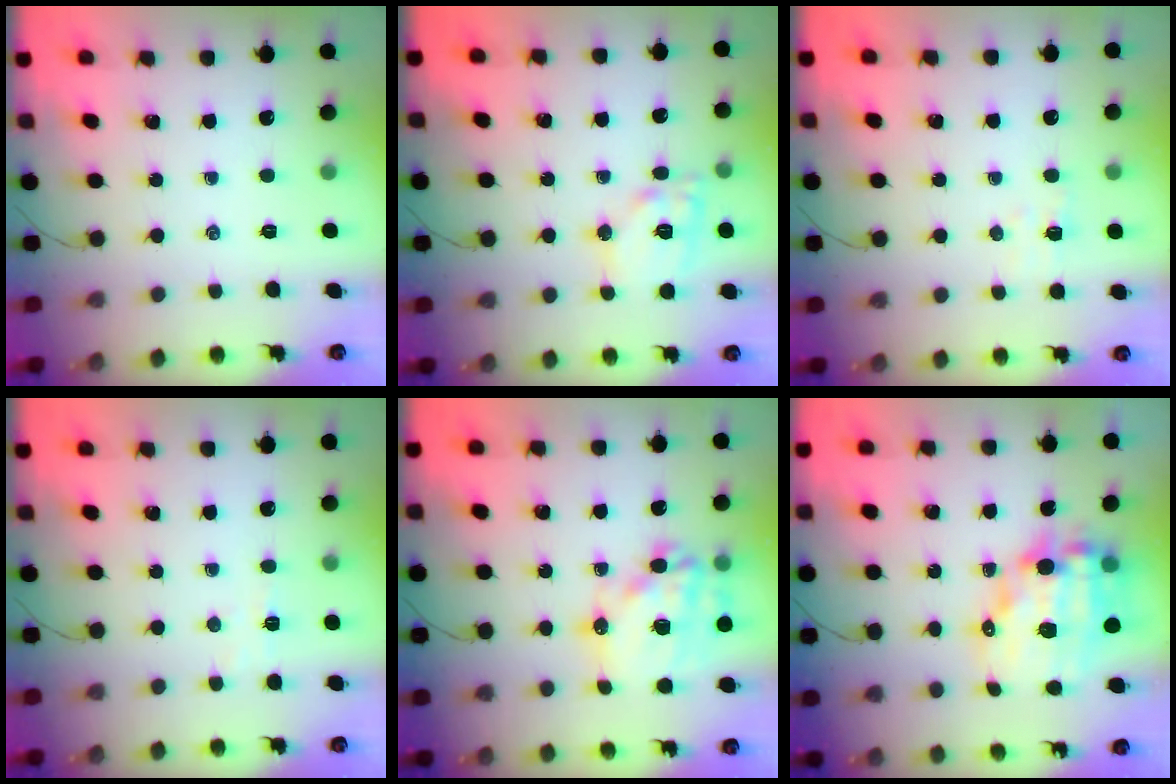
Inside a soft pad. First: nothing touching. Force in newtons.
{"total": 11.8, "press": 11.7, "slide": 1.5}
{"total": 3.0, "press": 2.9, "slide": 0.7}
{"total": 3.6, "press": 3.4, "slide": 1.1}
{"total": 20.4, "press": 20.0, "slide": 4.2}
{"total": 15.5, "press": 15.1, "slide": 3.5}